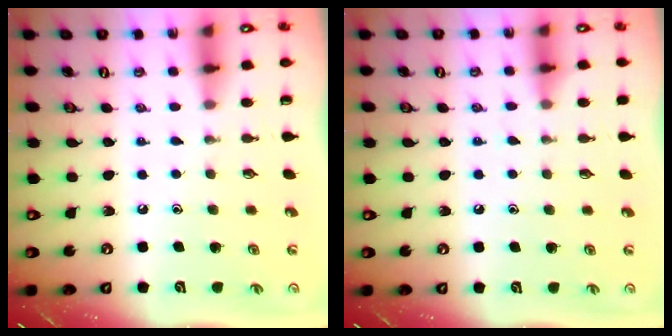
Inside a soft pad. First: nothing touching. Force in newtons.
{"total": 3.7, "press": 3.6, "slide": 0.5}